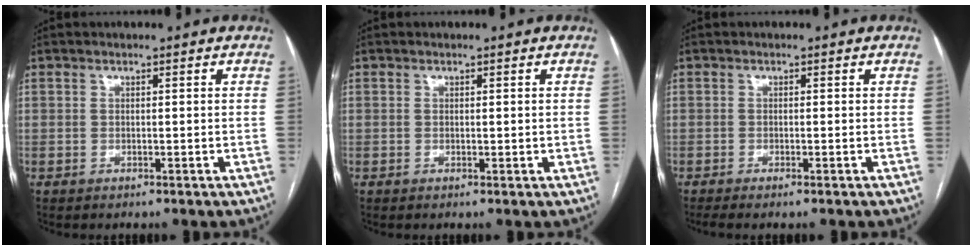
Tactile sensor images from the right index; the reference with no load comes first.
{"total": 0.7, "force": [0.2, 0.5, 0.5], "torque": [-0.006, -0.002, 0.005]}
{"total": 1.4, "force": [-0.5, 0.2, 1.3], "torque": [-0.025, -0.003, -0.010]}